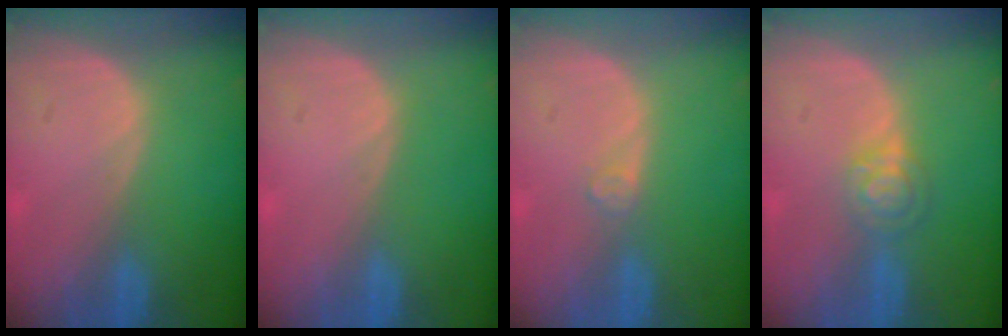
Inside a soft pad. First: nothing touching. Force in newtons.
{"total": 0.0}
{"total": 1.2, "press": 1.2, "slide": 0.3}
{"total": 4.0, "press": 3.6, "slide": 1.7}